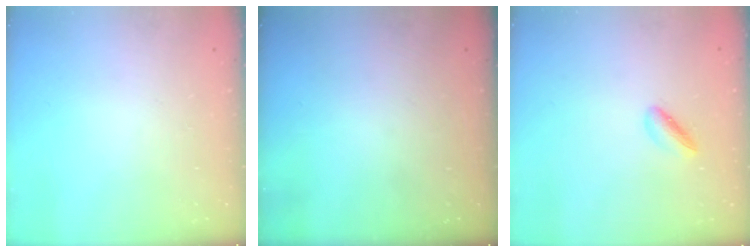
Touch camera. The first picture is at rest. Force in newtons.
{"total": 0.0}
{"total": 3.7, "press": 3.6, "slide": 1.1}